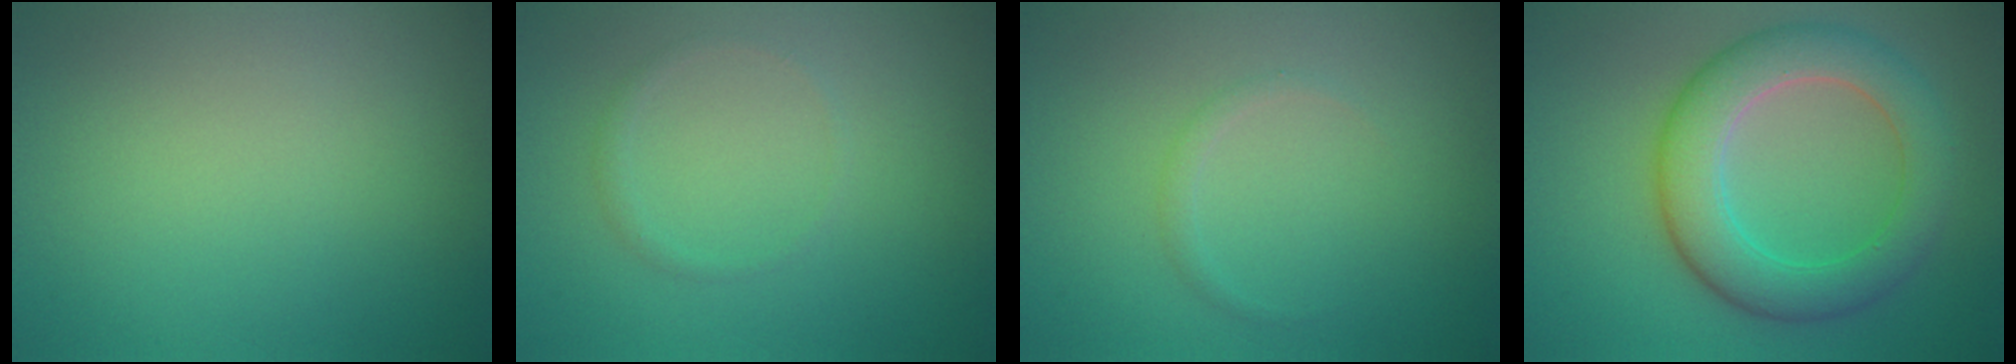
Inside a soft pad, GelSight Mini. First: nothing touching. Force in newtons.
{"total": 0.7, "press": 0.7, "slide": 0.0}
{"total": 0.8, "press": 0.8, "slide": 0.0}
{"total": 6.6, "press": 6.6, "slide": 0.3}